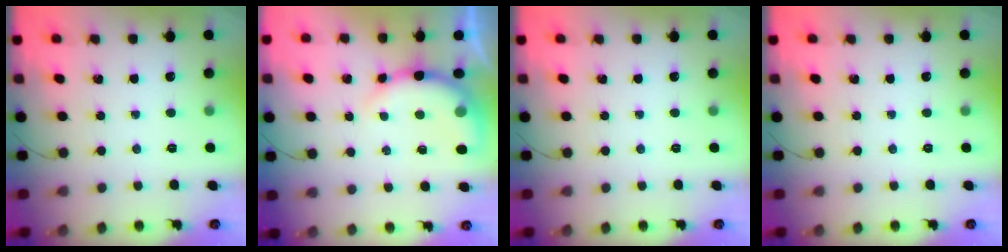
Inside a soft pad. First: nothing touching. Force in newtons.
{"total": 8.7, "press": 8.5, "slide": 1.4}
{"total": 0.0}
{"total": 0.0}